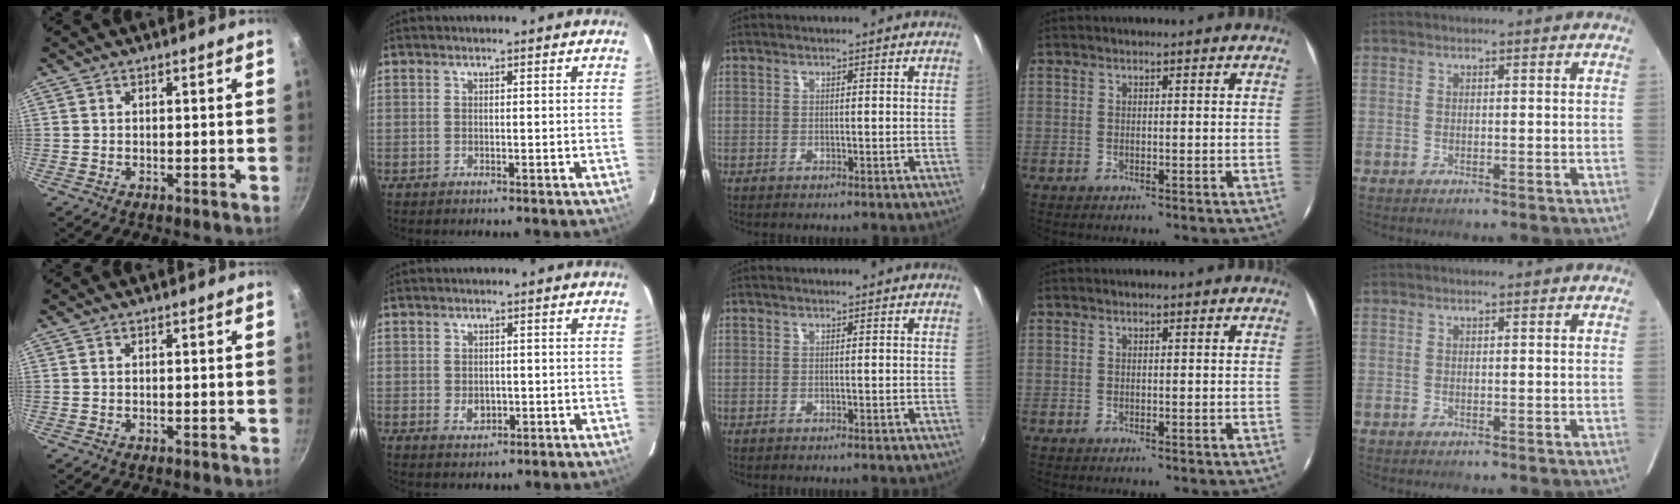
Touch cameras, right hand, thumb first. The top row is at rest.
{"index": {"total": 2.6, "force": [-0.3, 2.2, 1.4], "torque": [-0.023, -0.001, -0.001]}}